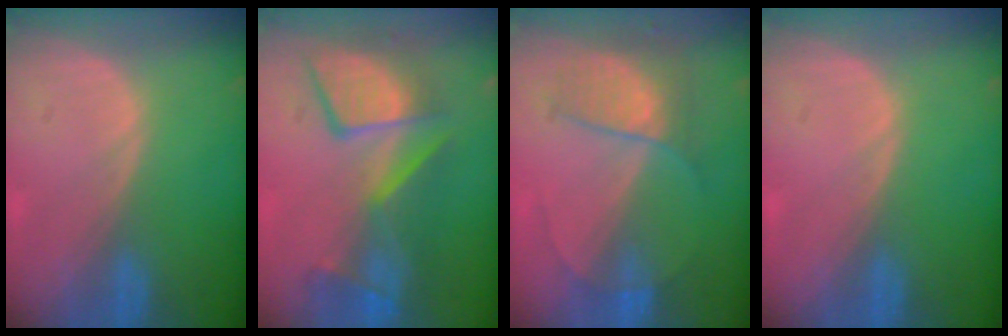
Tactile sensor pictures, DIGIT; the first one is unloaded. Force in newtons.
{"total": 10.0, "press": 9.6, "slide": 2.7}
{"total": 7.0, "press": 6.0, "slide": 3.6}
{"total": 0.0}